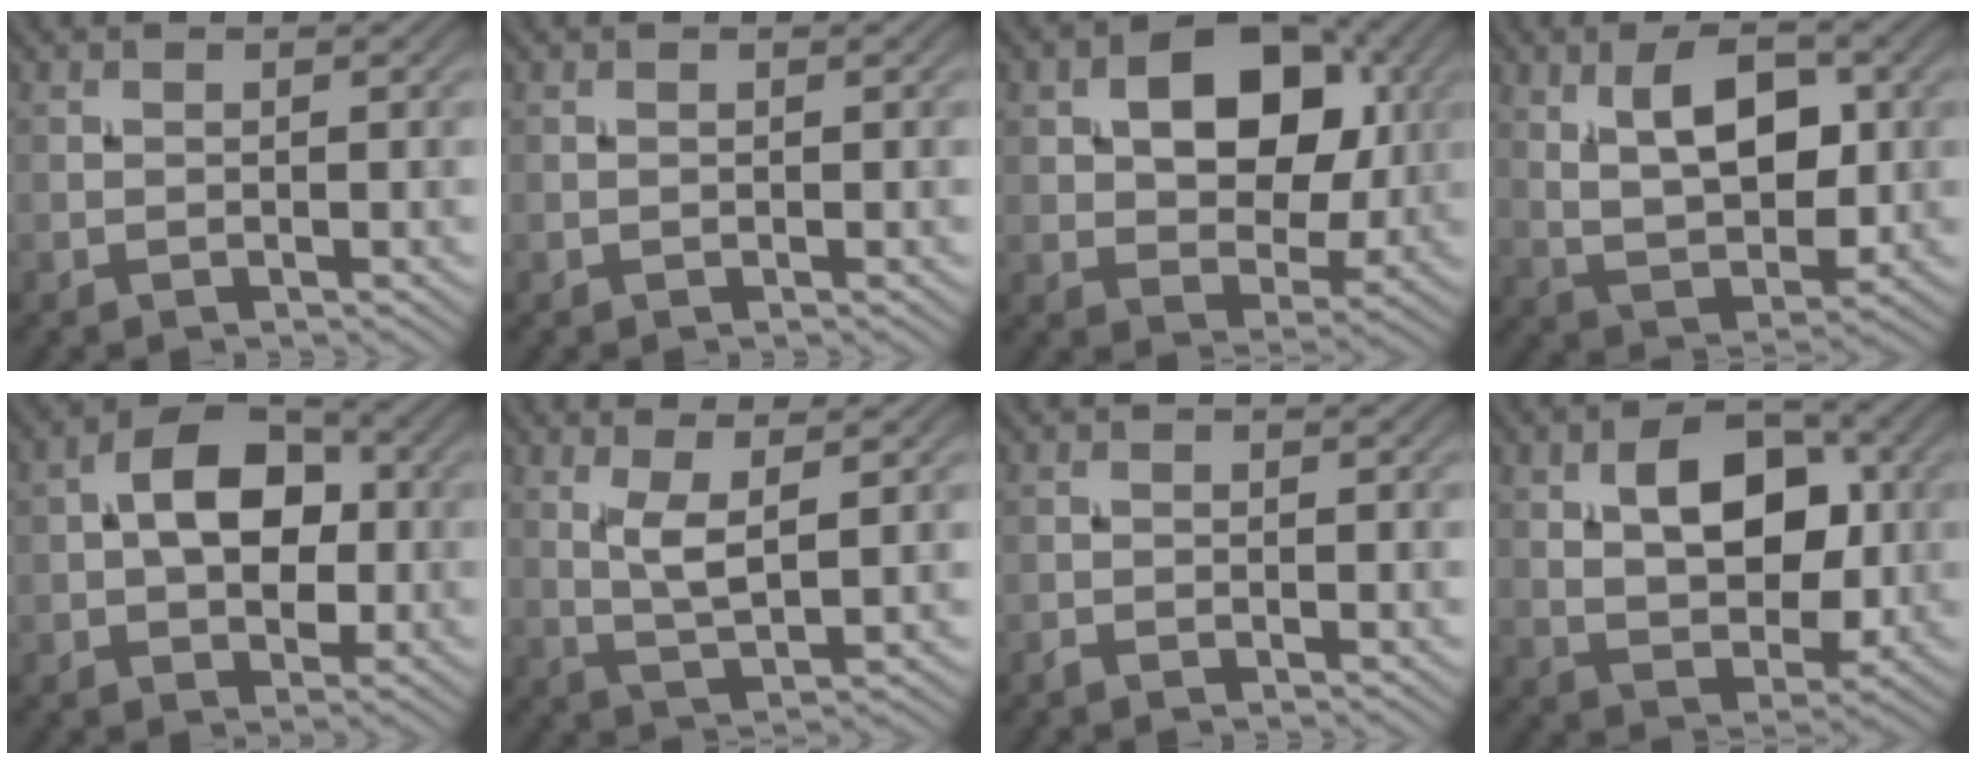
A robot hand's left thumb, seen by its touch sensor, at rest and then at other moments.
{"total": 0.0}
{"total": 11.6, "force": [2.9, 7.7, 8.1], "torque": [-0.128, 0.008, 0.039]}
{"total": 9.1, "force": [2.5, 4.6, 7.4], "torque": [-0.130, 0.004, 0.042]}
{"total": 8.5, "force": [0.1, 5.6, 6.4], "torque": [-0.101, 0.011, -0.008]}
{"total": 4.8, "force": [1.7, 1.2, 4.3], "torque": [-0.099, -0.006, 0.041]}
{"total": 0.6, "force": [-0.5, 0.1, 0.2], "torque": [-0.004, 0.000, -0.012]}
{"total": 9.4, "force": [1.9, 5.5, 7.3], "torque": [-0.120, 0.007, 0.028]}